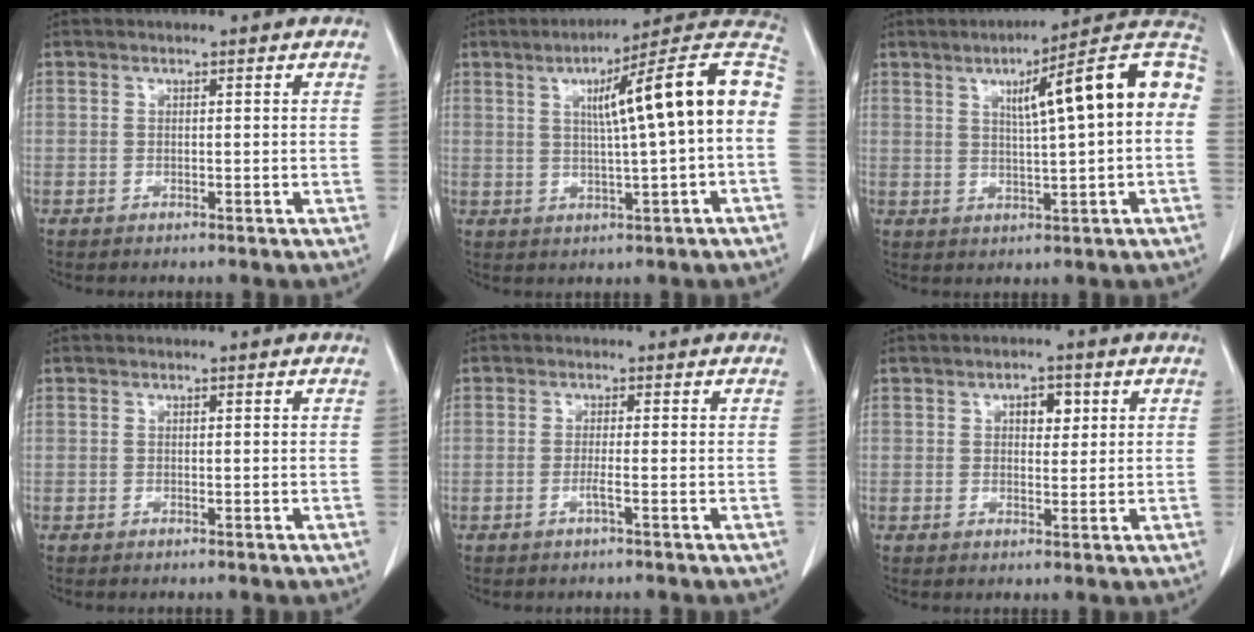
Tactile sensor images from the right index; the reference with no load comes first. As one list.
[{"total": 16.3, "force": [2.1, 0.1, 16.2], "torque": [-0.222, 0.034, 0.024]}, {"total": 14.8, "force": [2.7, 1.0, 14.5], "torque": [-0.200, 0.034, 0.032]}, {"total": 0.0}, {"total": 1.3, "force": [-0.7, -0.4, 1.1], "torque": [-0.020, -0.001, -0.015]}, {"total": 3.2, "force": [1.2, 1.7, 2.4], "torque": [-0.034, 0.004, 0.017]}]